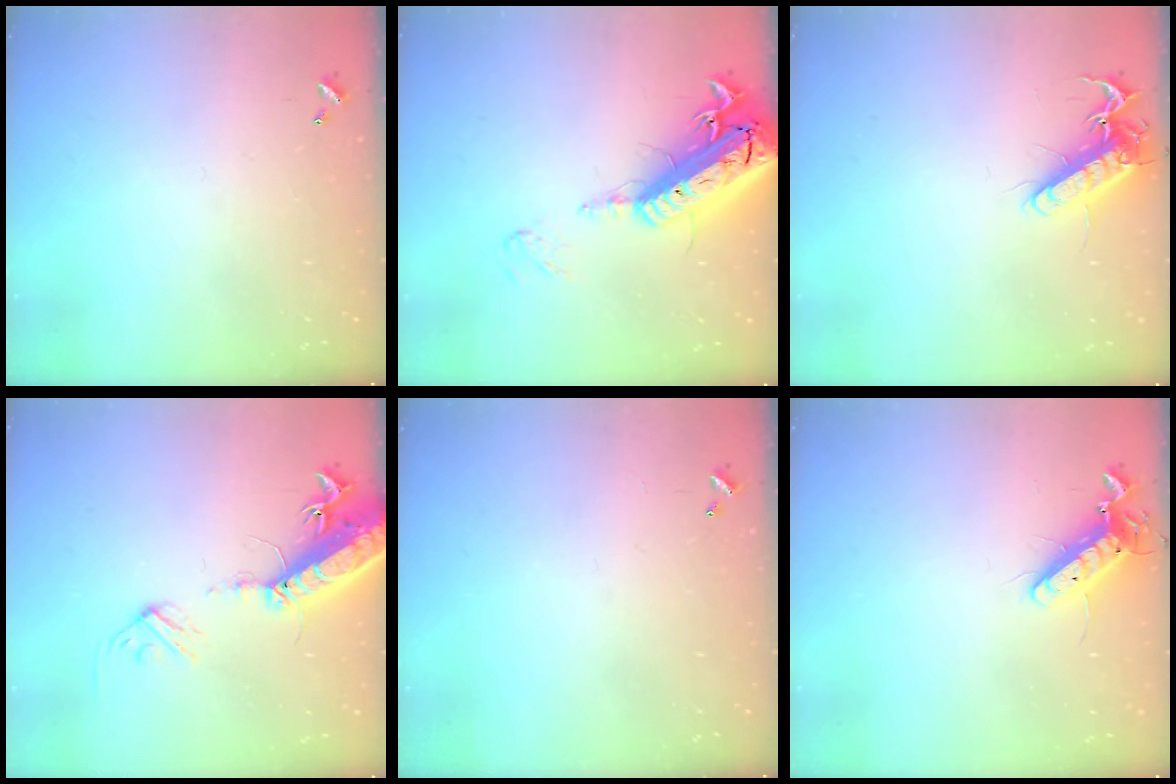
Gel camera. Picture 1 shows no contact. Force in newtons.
{"total": 24.5, "press": 24.0, "slide": 5.1}
{"total": 13.6, "press": 13.5, "slide": 1.8}
{"total": 17.8, "press": 17.4, "slide": 4.0}
{"total": 0.0}
{"total": 11.6, "press": 11.4, "slide": 2.3}